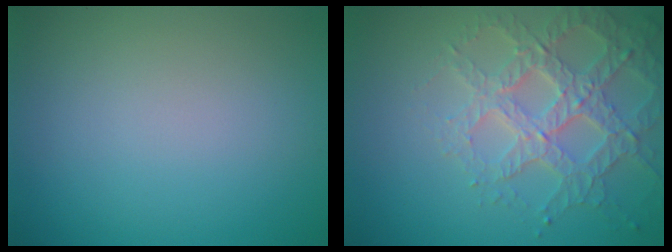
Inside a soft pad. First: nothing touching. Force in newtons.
{"total": 4.3, "press": 4.1, "slide": 1.2}